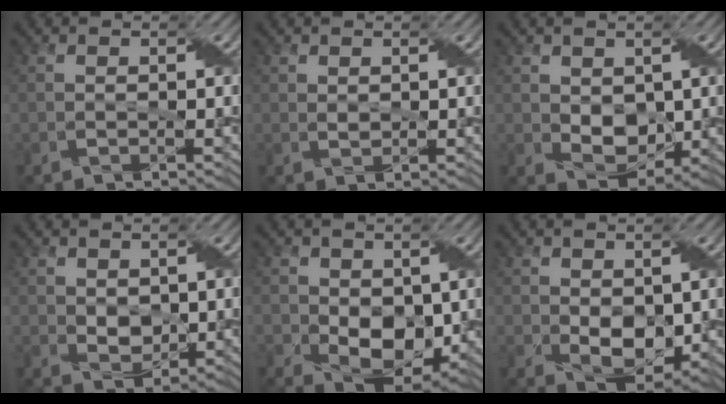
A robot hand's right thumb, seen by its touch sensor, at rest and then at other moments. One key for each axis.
{"total": 0.9, "fx": 0.6, "fy": 0.6, "fz": 0.4, "tx": -0.012, "ty": -0.001, "tz": 0.013}
{"total": 5.2, "fx": 0.5, "fy": 3.7, "fz": 3.5, "tx": -0.073, "ty": -0.013, "tz": 0.013}
{"total": 3.0, "fx": 0.8, "fy": 2.2, "fz": 1.8, "tx": -0.038, "ty": -0.006, "tz": 0.018}
{"total": 7.4, "fx": -0.3, "fy": 5.6, "fz": 4.9, "tx": -0.087, "ty": -0.022, "tz": -0.001}
{"total": 5.6, "fx": 0.1, "fy": 3.9, "fz": 4.0, "tx": -0.079, "ty": -0.017, "tz": 0.006}